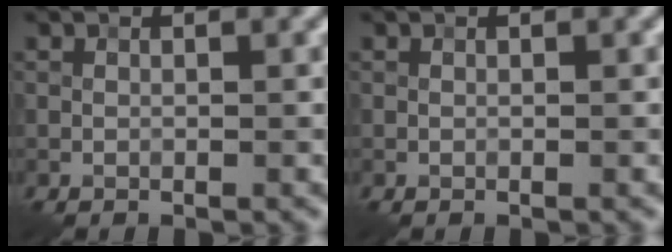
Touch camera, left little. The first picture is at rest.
{"total": 0.0}